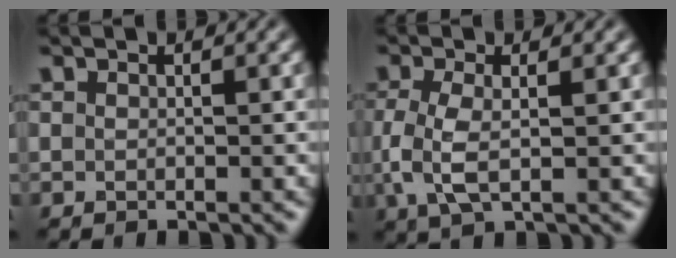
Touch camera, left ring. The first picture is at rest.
{"total": 4.0, "force": [-0.2, 1.7, 3.6], "torque": [-0.091, -0.004, -0.006]}